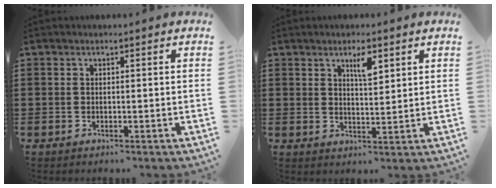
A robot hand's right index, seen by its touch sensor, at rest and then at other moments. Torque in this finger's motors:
{"motor_torque": [0.08, -0.07, 0.36, 0.07]}